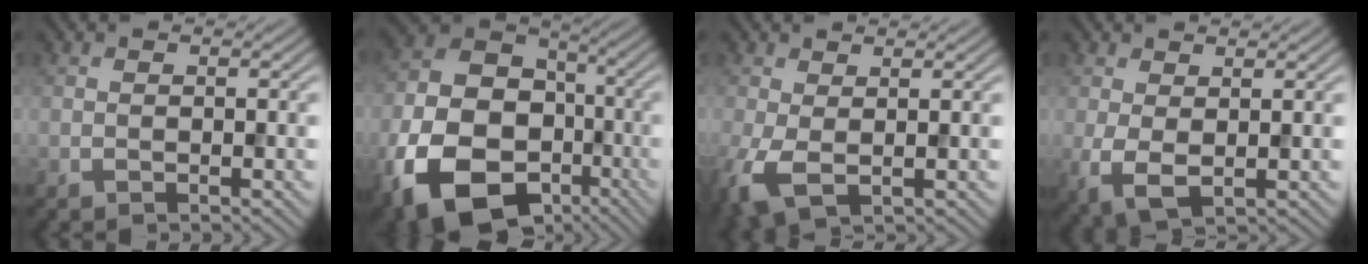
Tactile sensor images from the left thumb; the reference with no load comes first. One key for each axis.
{"total": 18.3, "fx": -7.5, "fy": 13.3, "fz": 10.1, "tx": -0.229, "ty": -0.056, "tz": -0.127}
{"total": 4.2, "fx": -0.5, "fy": 2.2, "fz": 3.5, "tx": -0.098, "ty": -0.006, "tz": -0.011}
{"total": 3.3, "fx": 0.6, "fy": 1.6, "fz": 2.9, "tx": -0.073, "ty": -0.006, "tz": 0.012}